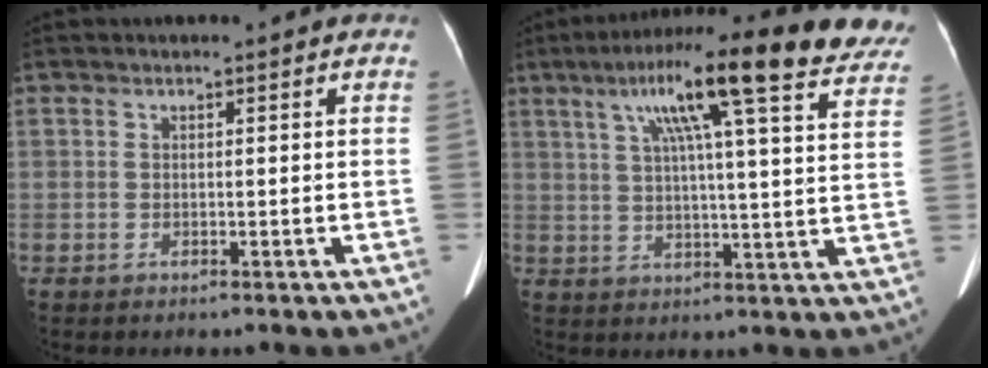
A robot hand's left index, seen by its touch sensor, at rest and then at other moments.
{"total": 22.5, "force": [15.0, 2.2, 16.7], "torque": [-0.261, 0.040, 0.190]}